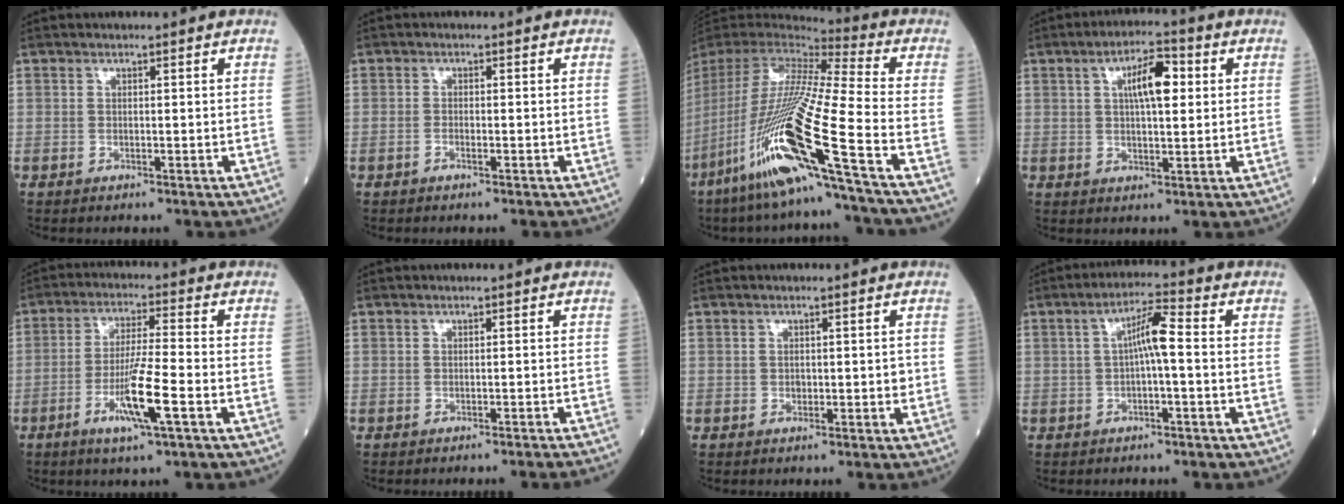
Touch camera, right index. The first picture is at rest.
{"total": 0.9, "force": [-0.5, 0.3, 0.7], "torque": [-0.013, 0.001, -0.010]}
{"total": 23.9, "force": [-11.5, -1.1, 20.9], "torque": [-0.436, -0.057, -0.227]}
{"total": 7.1, "force": [1.9, 2.0, 6.5], "torque": [-0.109, 0.014, 0.031]}
{"total": 9.0, "force": [-3.6, -0.2, 8.2], "torque": [-0.157, -0.012, -0.068]}
{"total": 4.5, "force": [-4.1, -1.0, 1.3], "torque": [-0.010, -0.008, -0.047]}
{"total": 1.3, "force": [-0.2, 0.9, 0.9], "torque": [-0.013, 0.003, -0.002]}
{"total": 4.8, "force": [-0.2, 0.4, 4.8], "torque": [-0.079, 0.016, -0.004]}